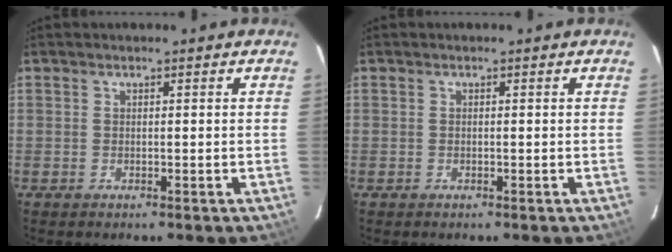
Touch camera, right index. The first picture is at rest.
{"total": 0.0}